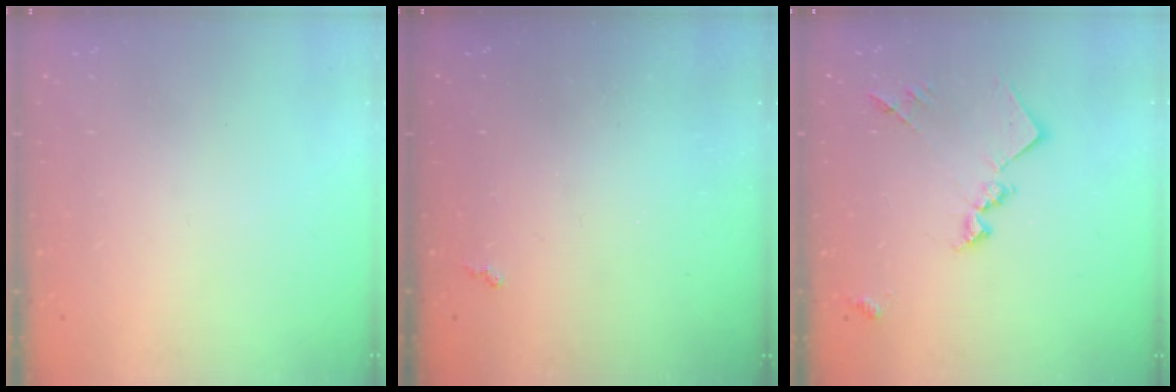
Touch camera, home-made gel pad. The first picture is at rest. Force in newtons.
{"total": 2.3, "press": 2.3, "slide": 0.5}
{"total": 13.9, "press": 13.8, "slide": 0.9}